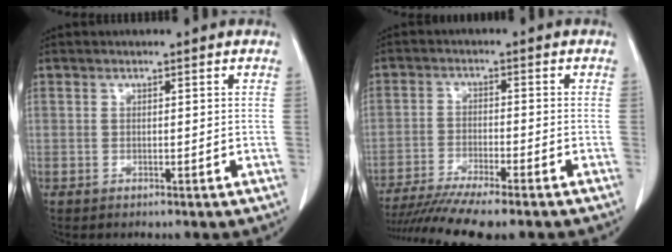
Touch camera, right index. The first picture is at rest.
{"total": 12.7, "force": [-10.7, 0.4, 6.9], "torque": [-0.103, -0.023, -0.168]}